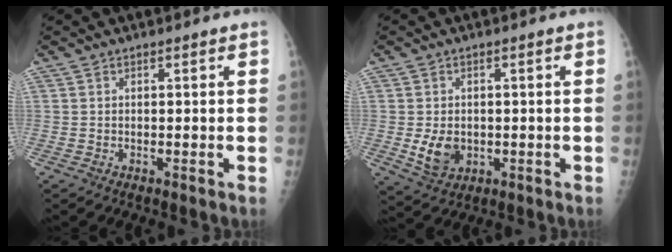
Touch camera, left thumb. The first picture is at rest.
{"total": 5.8, "force": [-0.7, 4.5, 3.6], "torque": [-0.048, -0.005, 0.000]}